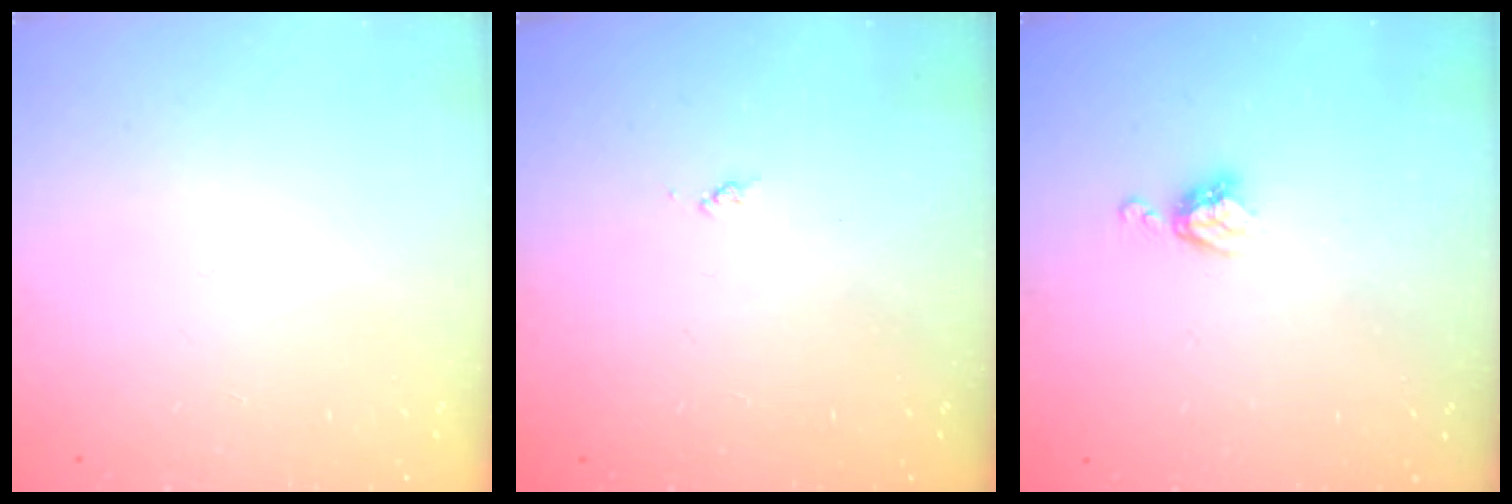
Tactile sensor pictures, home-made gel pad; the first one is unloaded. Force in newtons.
{"total": 3.4, "press": 3.4, "slide": 0.5}
{"total": 5.7, "press": 5.7, "slide": 0.5}